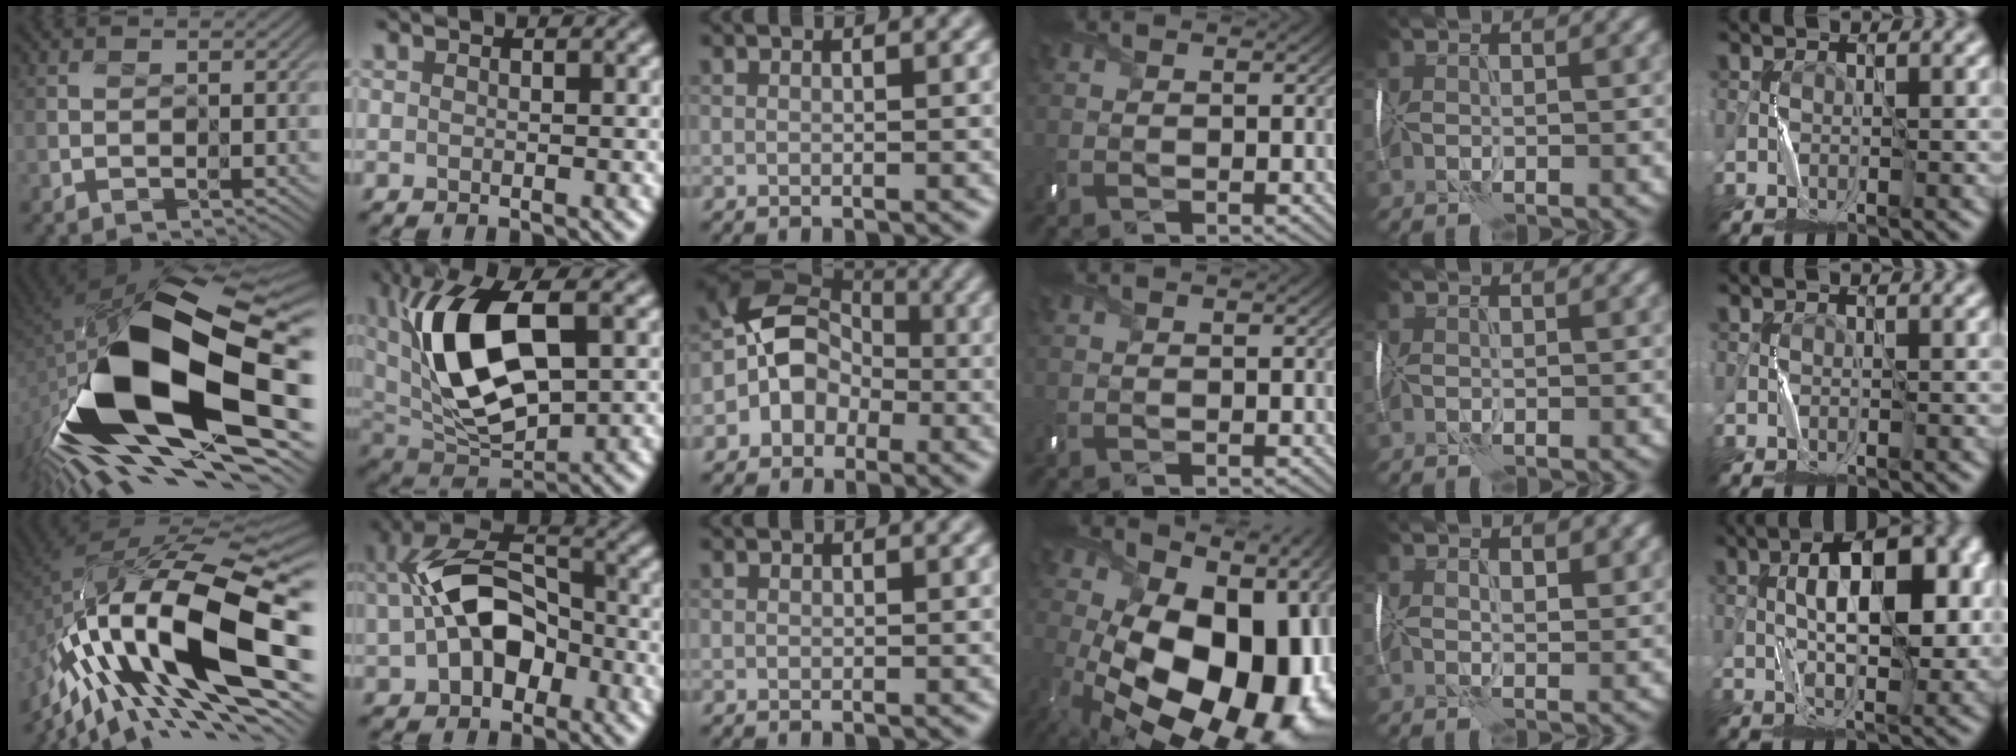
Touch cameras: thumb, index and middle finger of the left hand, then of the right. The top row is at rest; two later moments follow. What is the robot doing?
{"motion": "wrap", "object": "ribbon"}